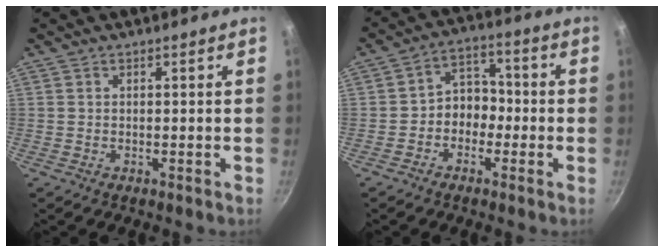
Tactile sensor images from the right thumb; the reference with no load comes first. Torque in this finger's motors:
{"motor_torque": [-0.15, 0.07, 0.10, 0.06, 0.04]}